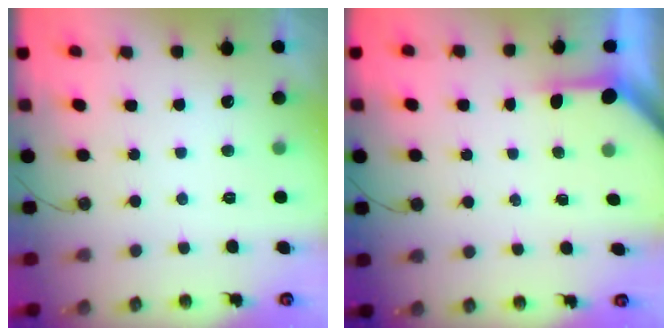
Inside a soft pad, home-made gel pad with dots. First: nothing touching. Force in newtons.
{"total": 3.1, "press": 3.1, "slide": 0.4}